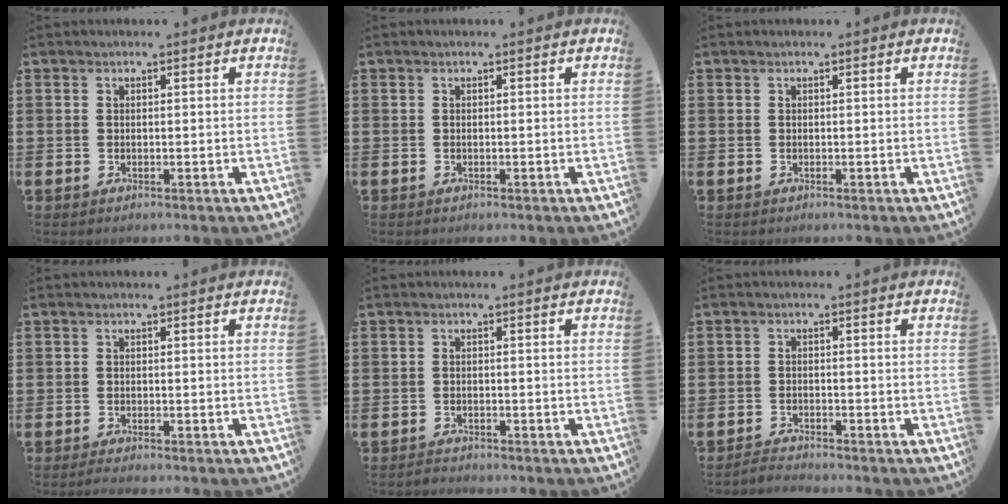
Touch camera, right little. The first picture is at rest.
{"total": 0.0}
{"total": 0.0}
{"total": 0.8, "force": [-0.6, 0.0, 0.5], "torque": [-0.009, -0.002, -0.011]}
{"total": 0.8, "force": [-0.8, 0.1, 0.0], "torque": [-0.003, 0.001, -0.018]}
{"total": 1.6, "force": [-1.6, -0.1, 0.0], "torque": [-0.003, 0.004, -0.032]}